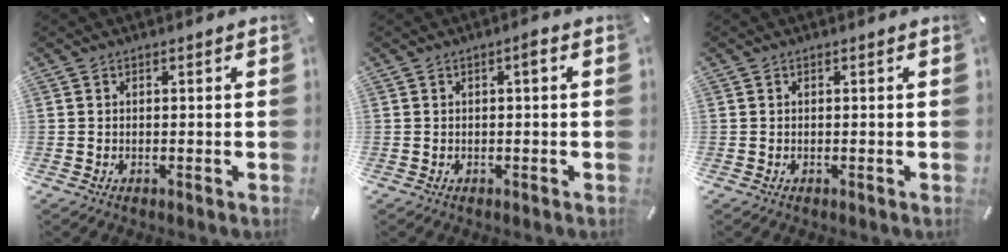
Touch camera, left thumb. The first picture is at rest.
{"total": 1.5, "force": [0.1, 0.4, 1.4], "torque": [-0.028, 0.004, -0.001]}
{"total": 0.0}